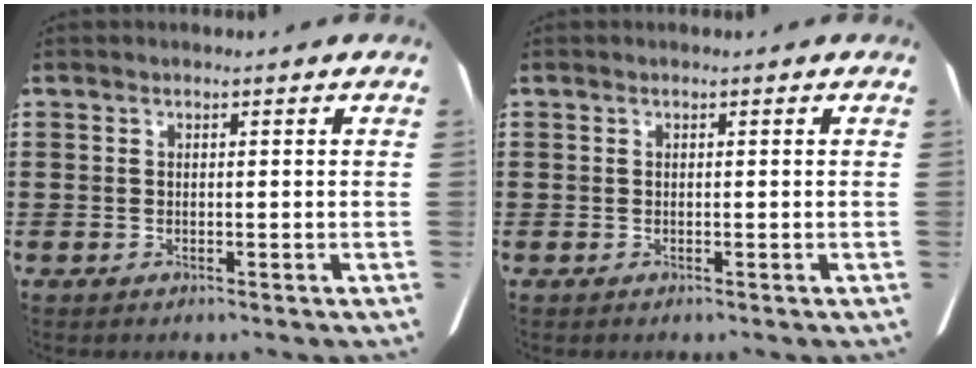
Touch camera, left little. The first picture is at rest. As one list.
[{"total": 0.0}]